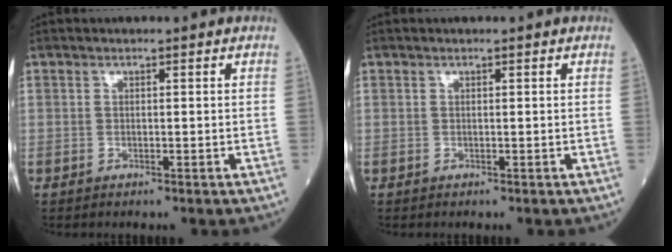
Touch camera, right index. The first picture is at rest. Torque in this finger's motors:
{"motor_torque": [-0.02, 0.00, -0.03, 0.00]}